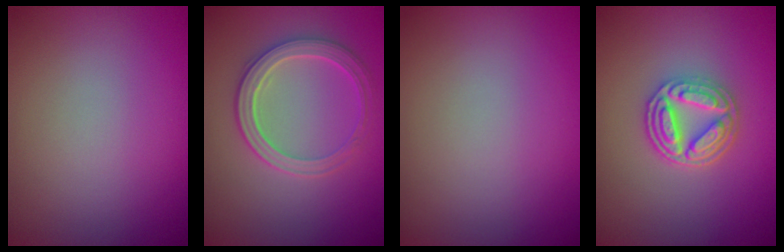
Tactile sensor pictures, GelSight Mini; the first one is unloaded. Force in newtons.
{"total": 3.7, "press": 3.3, "slide": 1.7}
{"total": 0.0}
{"total": 5.0, "press": 3.8, "slide": 3.2}